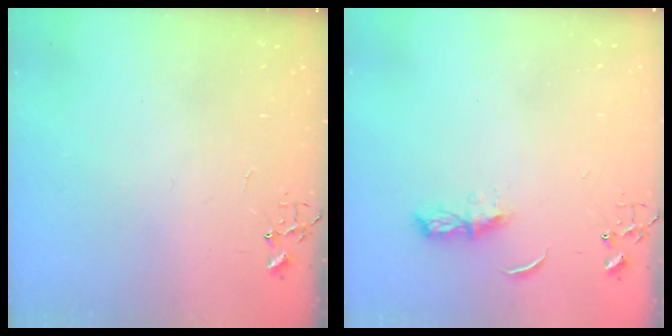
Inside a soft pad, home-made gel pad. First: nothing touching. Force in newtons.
{"total": 6.1, "press": 6.0, "slide": 0.7}